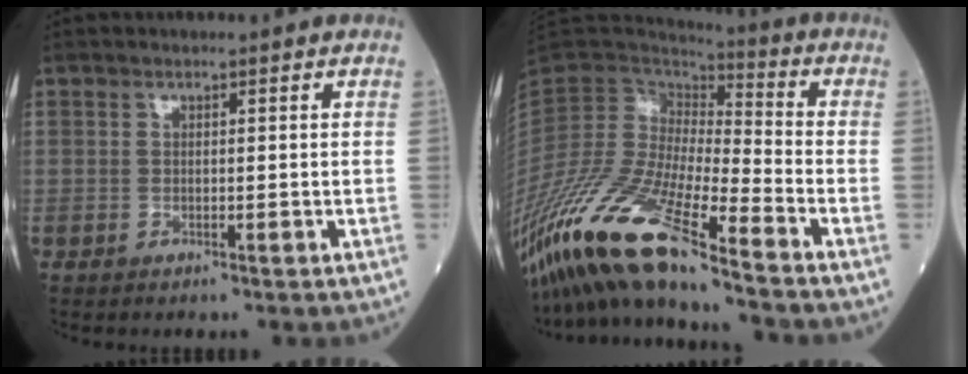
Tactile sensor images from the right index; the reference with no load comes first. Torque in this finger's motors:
{"motor_torque": [1.05, -1.09, 1.06, 0.21]}